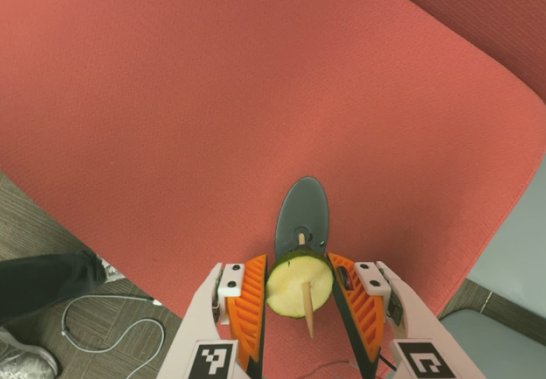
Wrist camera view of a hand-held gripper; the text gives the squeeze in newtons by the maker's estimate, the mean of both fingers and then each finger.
{"total": 8.0, "left": 8.1, "right": 7.8}